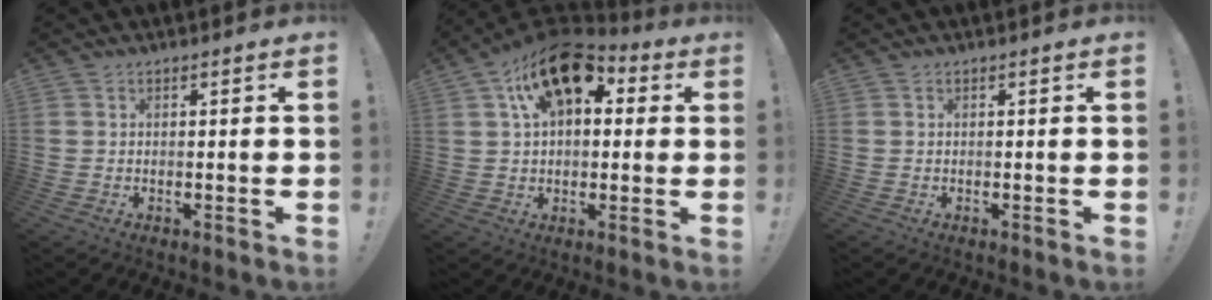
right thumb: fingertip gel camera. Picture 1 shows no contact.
{"total": 16.3, "force": [8.5, 9.1, 10.4], "torque": [-0.160, -0.044, 0.153]}
{"total": 0.0}